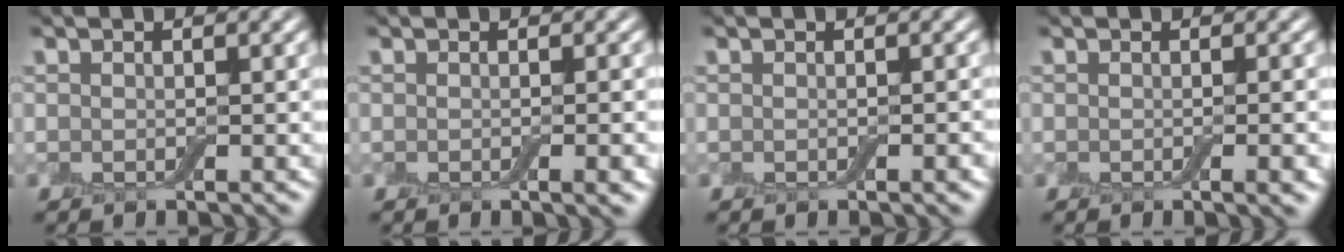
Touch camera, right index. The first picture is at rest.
{"total": 2.3, "force": [-0.4, 0.6, 2.2], "torque": [-0.019, 0.000, -0.004]}
{"total": 1.0, "force": [-0.3, 0.2, 0.9], "torque": [-0.011, 0.002, -0.003]}
{"total": 2.3, "force": [-0.4, 0.6, 2.2], "torque": [-0.020, 0.000, -0.004]}